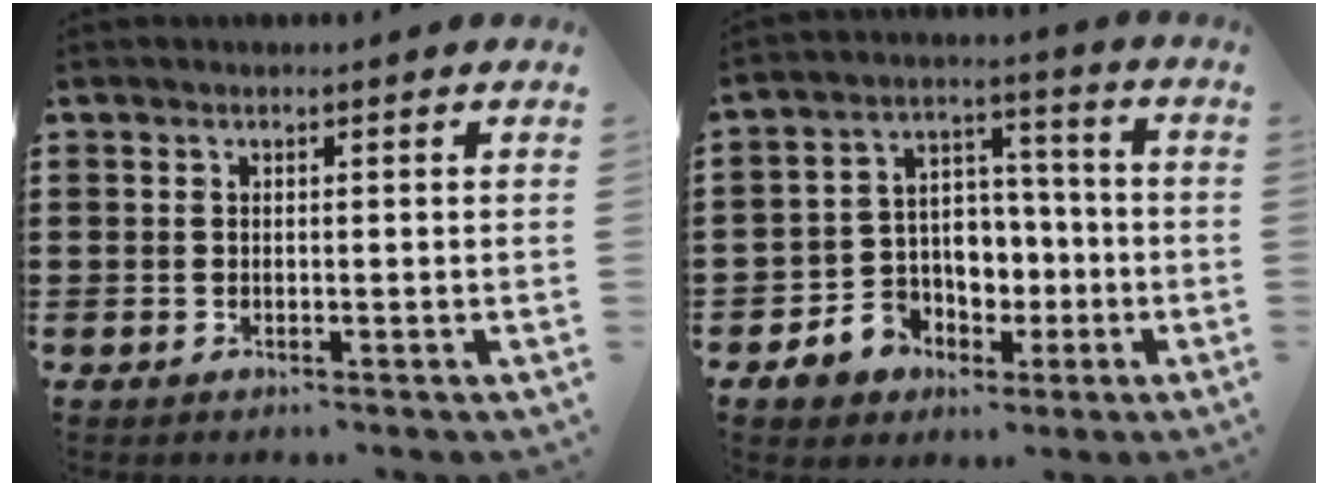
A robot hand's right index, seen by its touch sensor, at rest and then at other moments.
{"total": 7.7, "force": [-2.0, 7.3, 1.6], "torque": [-0.057, 0.012, -0.023]}